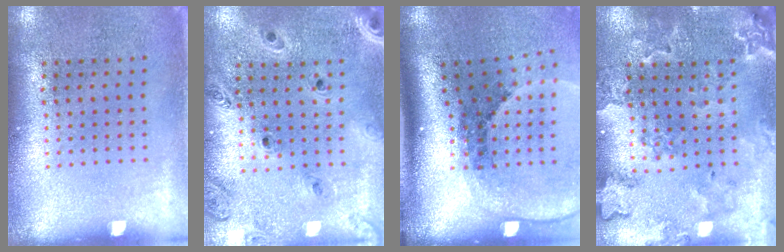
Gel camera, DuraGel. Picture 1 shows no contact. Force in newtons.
{"total": 1.4, "press": 1.3, "slide": 0.2}
{"total": 2.8, "press": 1.8, "slide": 2.1}
{"total": 1.9, "press": 1.9, "slide": 0.2}